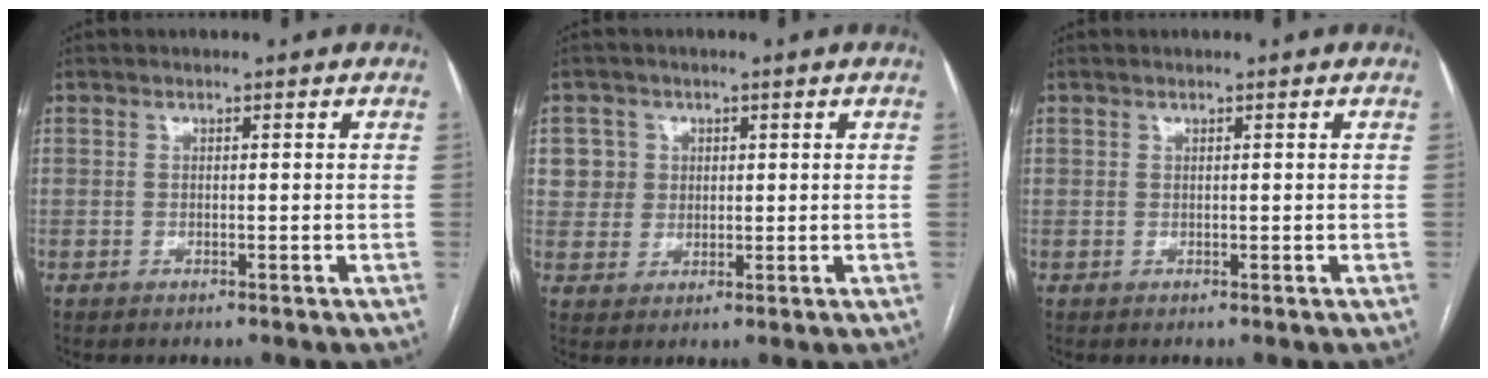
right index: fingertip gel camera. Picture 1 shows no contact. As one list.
[{"total": 4.2, "force": [1.3, 4.0, 0.0], "torque": [0.014, 0.007, 0.024]}, {"total": 0.0}]